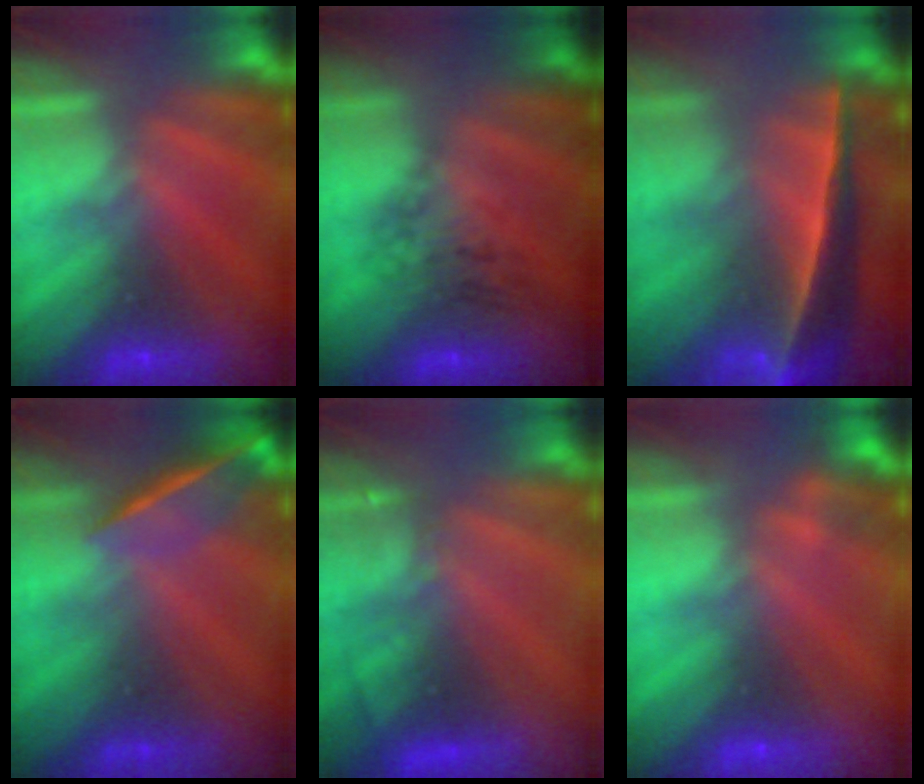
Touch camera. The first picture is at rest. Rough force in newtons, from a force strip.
{"total": 2.6}
{"total": 7.4}
{"total": 3.7}
{"total": 2.9}
{"total": 2.2}